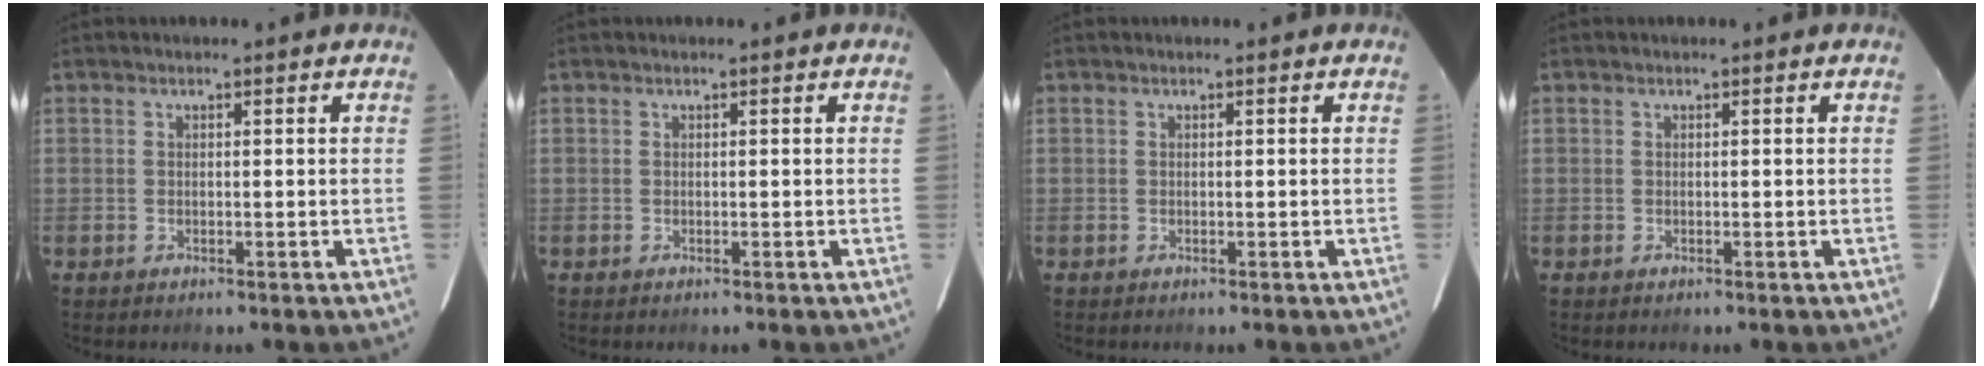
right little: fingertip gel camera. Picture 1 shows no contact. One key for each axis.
{"total": 0.0}
{"total": 0.0}
{"total": 0.0}